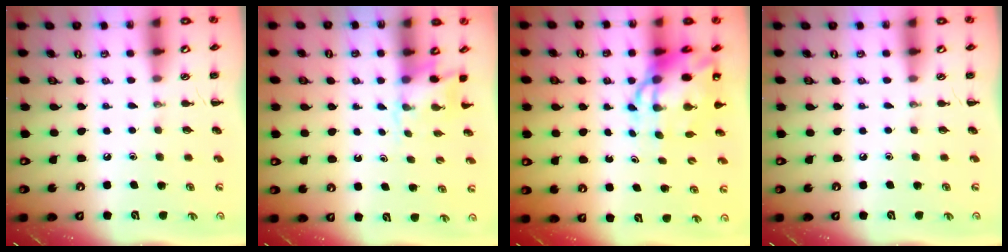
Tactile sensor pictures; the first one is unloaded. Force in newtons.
{"total": 2.5, "press": 2.3, "slide": 1.0}
{"total": 10.0, "press": 9.7, "slide": 2.6}
{"total": 0.0}